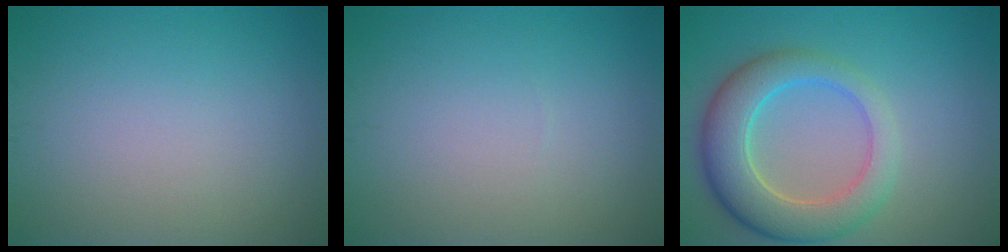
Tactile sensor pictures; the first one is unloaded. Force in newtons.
{"total": 0.0}
{"total": 6.8, "press": 6.8, "slide": 0.4}